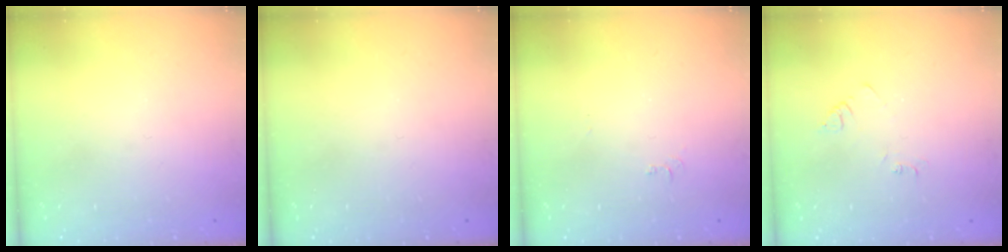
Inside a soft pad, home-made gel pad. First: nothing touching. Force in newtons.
{"total": 0.0}
{"total": 6.1, "press": 6.1, "slide": 0.7}
{"total": 3.0, "press": 3.0, "slide": 0.4}